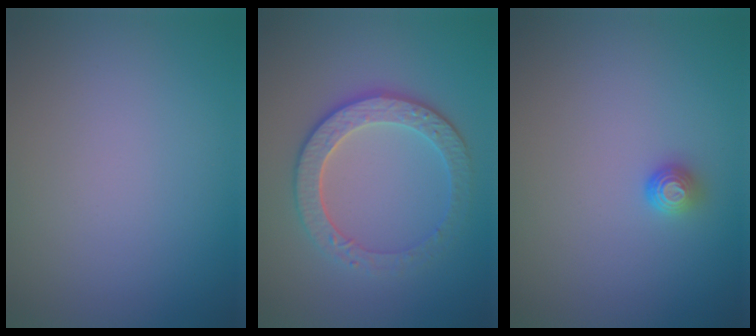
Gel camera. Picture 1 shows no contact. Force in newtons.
{"total": 4.2, "press": 3.5, "slide": 2.3}
{"total": 1.3, "press": 1.1, "slide": 0.7}